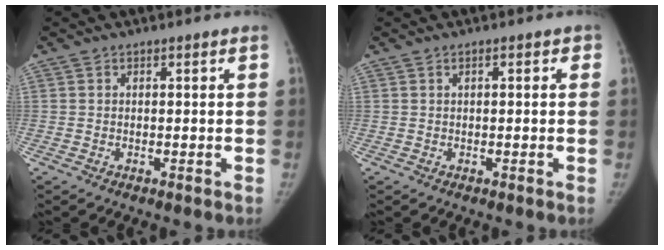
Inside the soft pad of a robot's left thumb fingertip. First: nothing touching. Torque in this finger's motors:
{"motor_torque": [-0.14, -0.15, 0.10, 0.61, -0.02]}